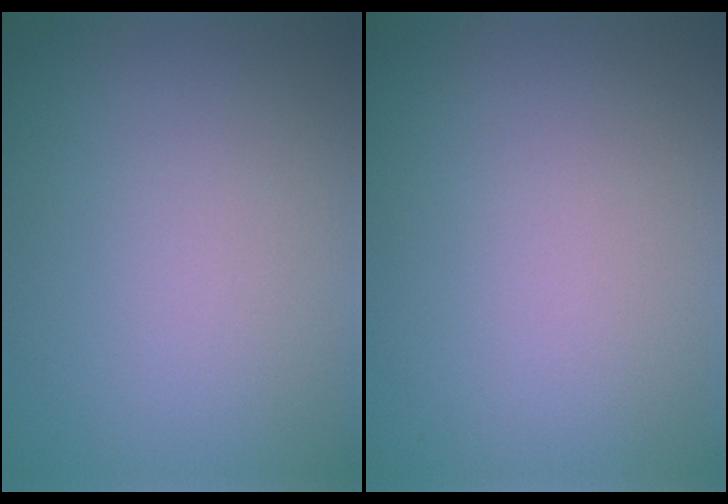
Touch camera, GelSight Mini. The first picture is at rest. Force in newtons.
{"total": 0.0}